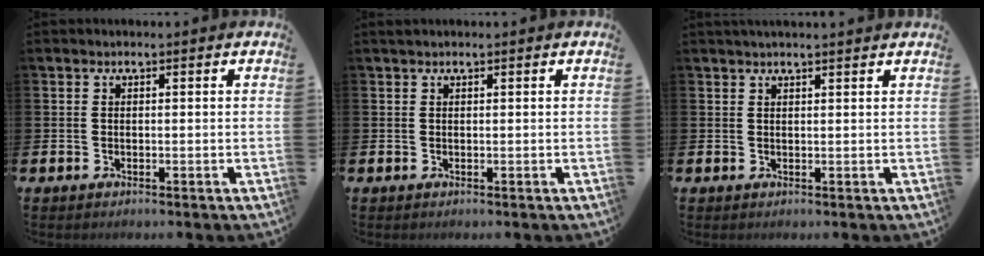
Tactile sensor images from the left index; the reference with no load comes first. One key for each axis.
{"total": 0.7, "fx": 0.6, "fy": 0.1, "fz": 0.3, "tx": 0.002, "ty": 0.001, "tz": 0.008}
{"total": 1.4, "fx": 1.3, "fy": -0.1, "fz": 0.4, "tx": -0.005, "ty": -0.002, "tz": 0.024}